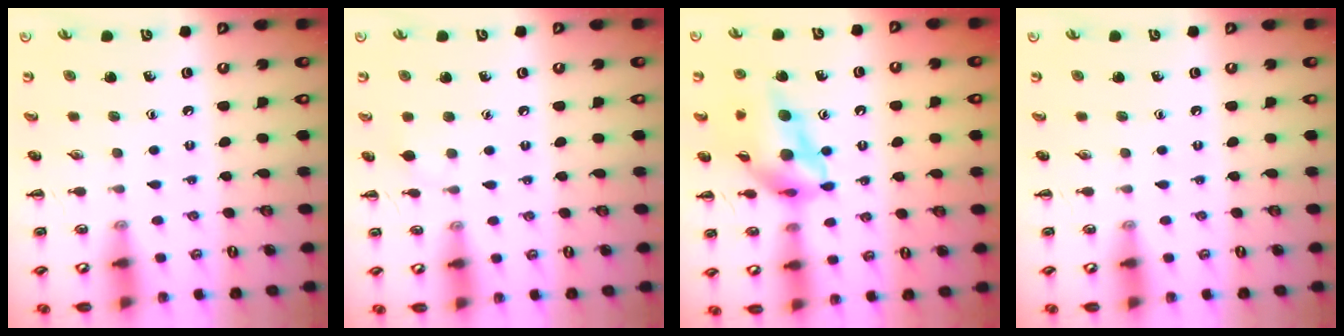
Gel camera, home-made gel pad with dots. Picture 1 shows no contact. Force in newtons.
{"total": 3.7, "press": 3.4, "slide": 1.5}
{"total": 13.5, "press": 12.9, "slide": 4.2}
{"total": 0.0}